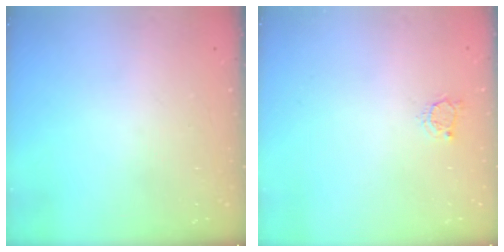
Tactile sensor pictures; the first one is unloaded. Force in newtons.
{"total": 3.0, "press": 3.0, "slide": 0.4}